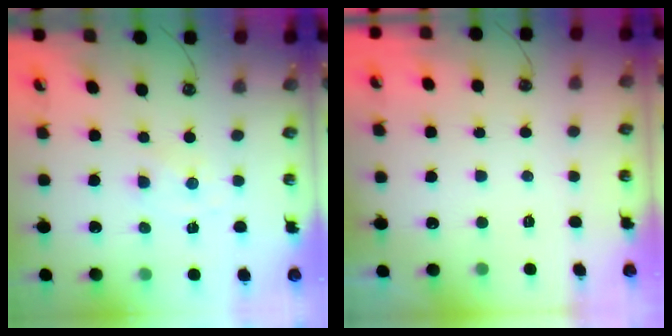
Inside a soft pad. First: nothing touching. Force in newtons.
{"total": 0.0}